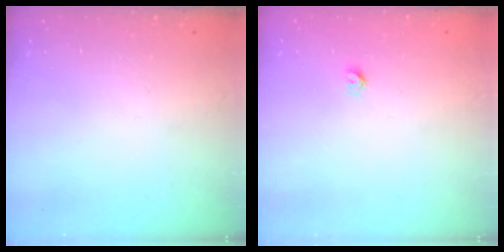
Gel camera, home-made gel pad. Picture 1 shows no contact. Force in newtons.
{"total": 3.5, "press": 3.4, "slide": 0.4}